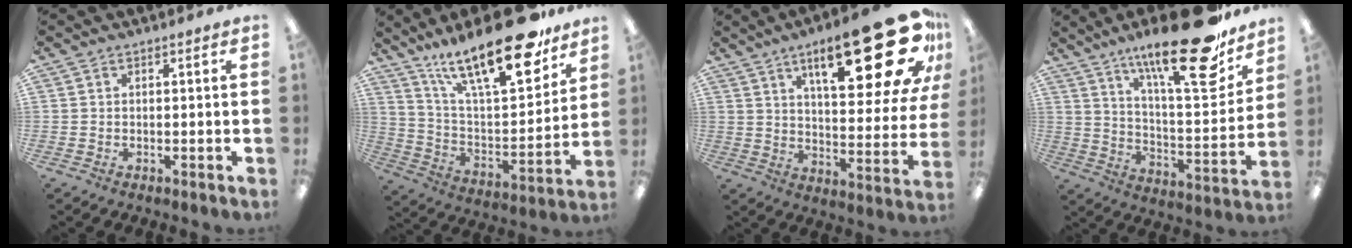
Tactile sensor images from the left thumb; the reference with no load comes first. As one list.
[{"total": 25.3, "force": [17.3, 7.9, 16.7], "torque": [-0.261, -0.108, 0.288]}, {"total": 26.9, "force": [14.7, 9.1, 20.6], "torque": [-0.283, -0.083, 0.231]}, {"total": 25.0, "force": [17.5, 6.2, 16.6], "torque": [-0.248, -0.113, 0.279]}]